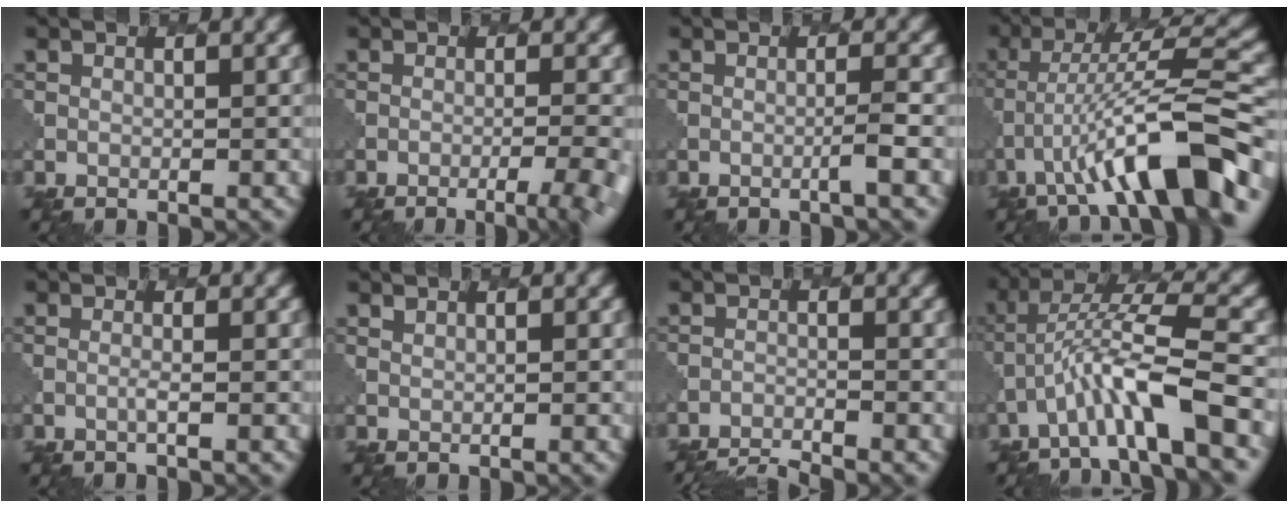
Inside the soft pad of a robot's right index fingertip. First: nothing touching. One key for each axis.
{"total": 4.7, "fx": -2.2, "fy": 1.2, "fz": 4.0, "tx": -0.042, "ty": 0.003, "tz": -0.030}
{"total": 1.4, "fx": -0.2, "fy": -0.1, "fz": 1.4, "tx": -0.016, "ty": 0.006, "tz": -0.015}
{"total": 9.7, "fx": -4.8, "fy": 1.6, "fz": 8.3, "tx": -0.132, "ty": 0.022, "tz": -0.073}
{"total": 0.7, "fx": 0.3, "fy": 0.0, "fz": 0.6, "tx": -0.011, "ty": 0.003, "tz": -0.002}
{"total": 1.0, "fx": 1.0, "fy": 0.0, "fz": 0.1, "tx": -0.005, "ty": -0.002, "tz": 0.018}
{"total": 4.9, "fx": -4.7, "fy": 0.6, "fz": 0.9, "tx": -0.020, "ty": -0.017, "tz": -0.073}
{"total": 6.7, "fx": -2.8, "fy": 1.1, "fz": 6.0, "tx": -0.114, "ty": 0.016, "tz": -0.054}